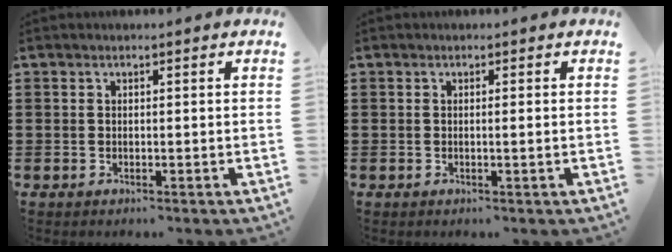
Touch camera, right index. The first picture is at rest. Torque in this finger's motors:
{"motor_torque": [-0.61, 0.65, -0.01, -0.01]}